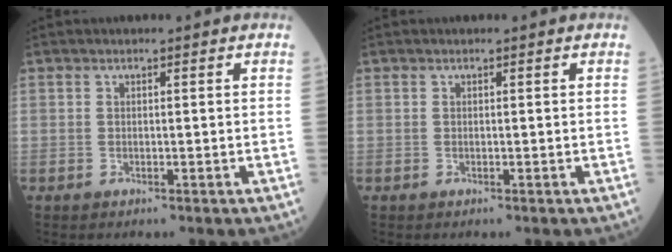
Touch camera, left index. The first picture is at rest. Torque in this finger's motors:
{"motor_torque": [-0.01, 0.01, 0.00, 0.00]}